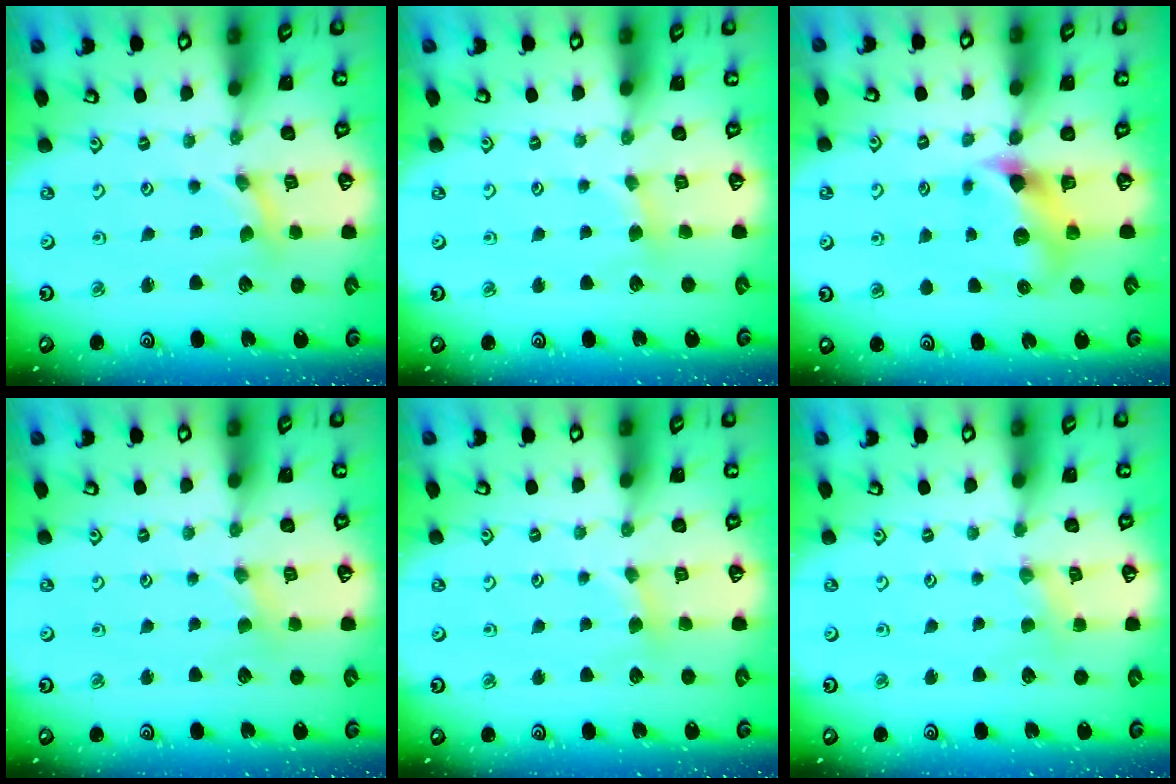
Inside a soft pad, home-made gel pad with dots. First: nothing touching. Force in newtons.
{"total": 2.6, "press": 2.6, "slide": 0.3}
{"total": 6.6, "press": 6.6, "slide": 0.7}
{"total": 1.7, "press": 1.7, "slide": 0.3}
{"total": 2.6, "press": 2.6, "slide": 0.3}
{"total": 1.3, "press": 1.2, "slide": 0.2}